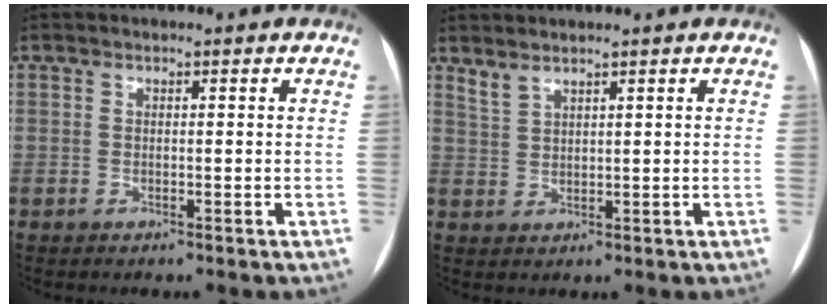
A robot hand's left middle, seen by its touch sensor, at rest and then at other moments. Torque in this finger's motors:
{"motor_torque": [0.16, -0.24, -0.02, 0.00]}